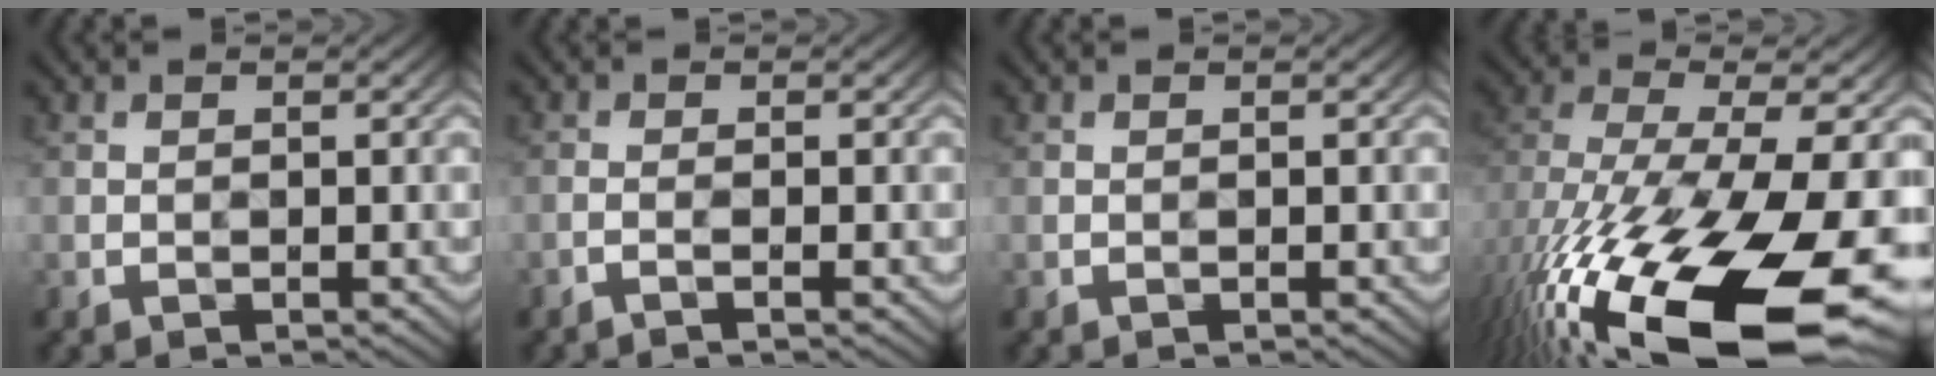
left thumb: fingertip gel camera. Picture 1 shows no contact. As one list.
[{"total": 1.2, "force": [-0.6, 0.2, 1.0], "torque": [-0.017, 0.006, -0.020]}, {"total": 0.0}, {"total": 20.0, "force": [-9.3, 7.8, 15.8], "torque": [-0.323, -0.044, -0.139]}]